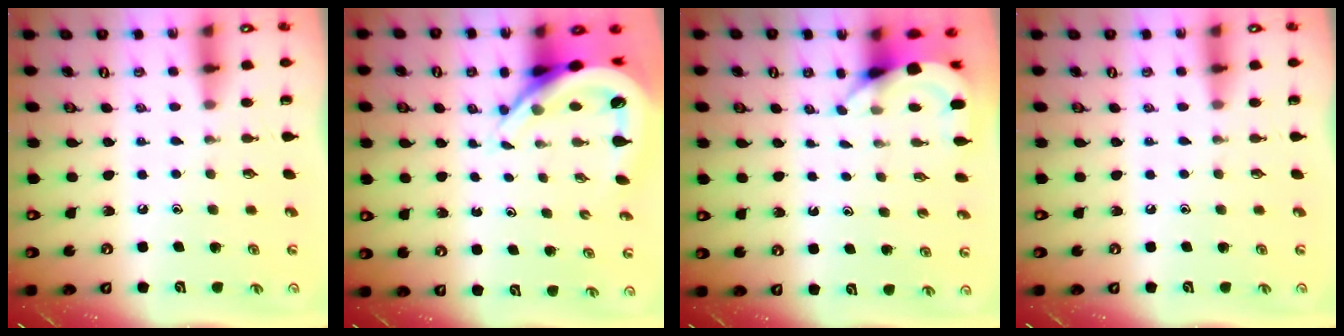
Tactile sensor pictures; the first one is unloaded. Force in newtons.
{"total": 7.8, "press": 7.7, "slide": 1.1}
{"total": 3.9, "press": 3.8, "slide": 0.3}
{"total": 0.0}